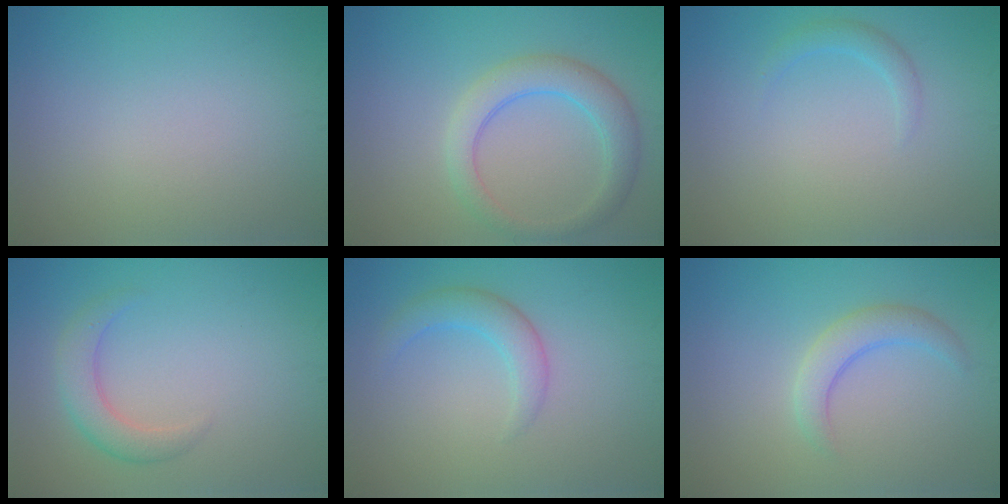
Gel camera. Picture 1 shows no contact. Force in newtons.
{"total": 4.1, "press": 4.1, "slide": 0.2}
{"total": 1.3, "press": 1.3, "slide": 0.2}
{"total": 3.0, "press": 3.0, "slide": 0.1}
{"total": 2.5, "press": 2.5, "slide": 0.0}
{"total": 2.7, "press": 2.7, "slide": 0.2}